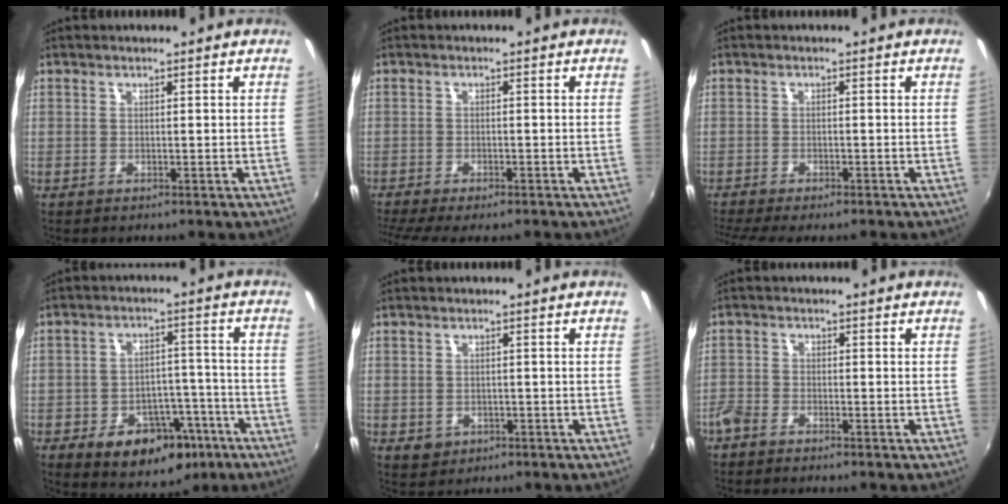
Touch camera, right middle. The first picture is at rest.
{"total": 6.8, "force": [-5.7, 1.0, 3.6], "torque": [-0.088, -0.033, -0.096]}
{"total": 6.7, "force": [-5.8, 0.9, 3.3], "torque": [-0.082, -0.029, -0.095]}
{"total": 13.2, "force": [-7.3, 8.5, 6.9], "torque": [-0.115, 0.024, -0.083]}
{"total": 2.7, "force": [-0.8, 2.3, 1.0], "torque": [-0.023, -0.004, -0.007]}
{"total": 3.1, "force": [-2.7, 1.3, 0.9], "torque": [-0.032, -0.003, -0.059]}